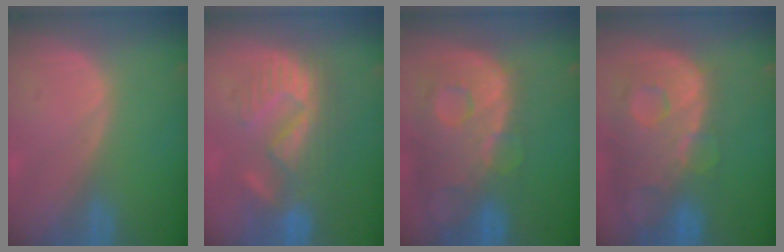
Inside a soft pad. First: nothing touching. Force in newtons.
{"total": 8.9, "press": 8.8, "slide": 1.5}
{"total": 13.3, "press": 10.9, "slide": 7.6}
{"total": 13.3, "press": 10.9, "slide": 7.6}